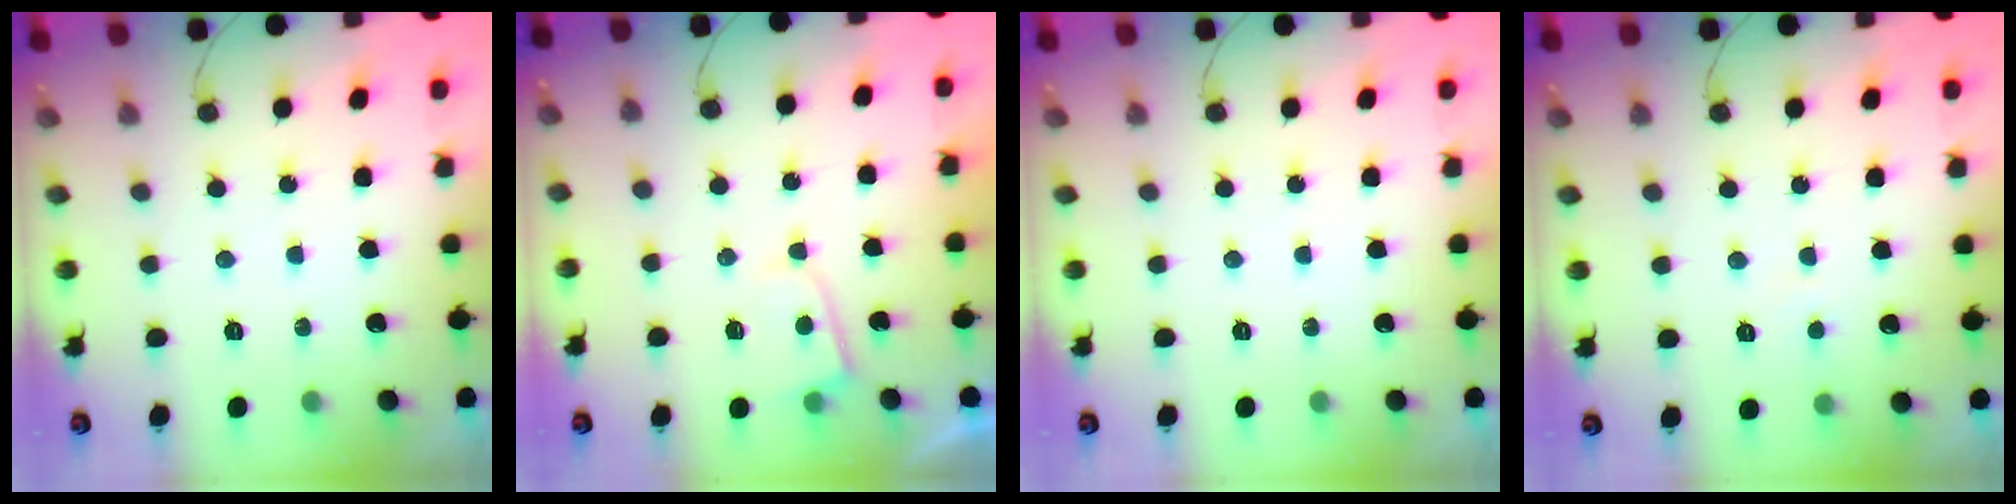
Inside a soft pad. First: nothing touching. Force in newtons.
{"total": 3.0, "press": 2.9, "slide": 0.3}
{"total": 0.0}
{"total": 2.1, "press": 2.1, "slide": 0.1}